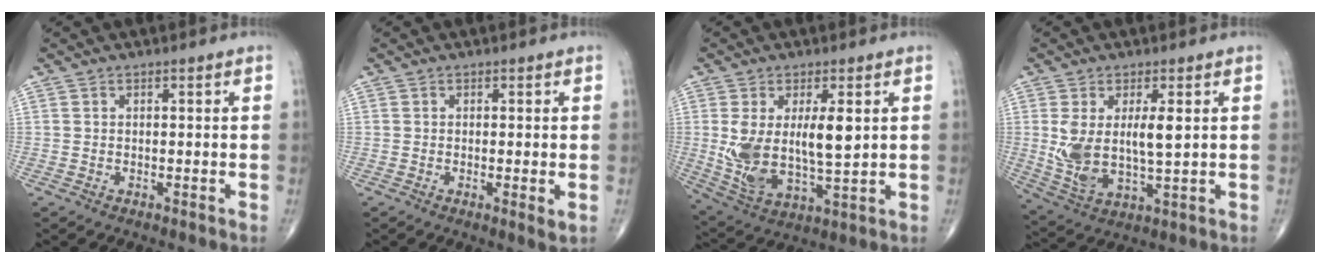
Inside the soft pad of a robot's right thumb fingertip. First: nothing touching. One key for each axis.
{"total": 2.1, "fx": -0.2, "fy": 0.2, "fz": 2.0, "tx": -0.037, "ty": -0.009, "tz": -0.006}
{"total": 13.7, "fx": 2.1, "fy": 5.9, "fz": 12.2, "tx": -0.228, "ty": -0.022, "tz": 0.053}
{"total": 10.9, "fx": 1.7, "fy": 4.5, "fz": 9.8, "tx": -0.192, "ty": -0.016, "tz": 0.043}